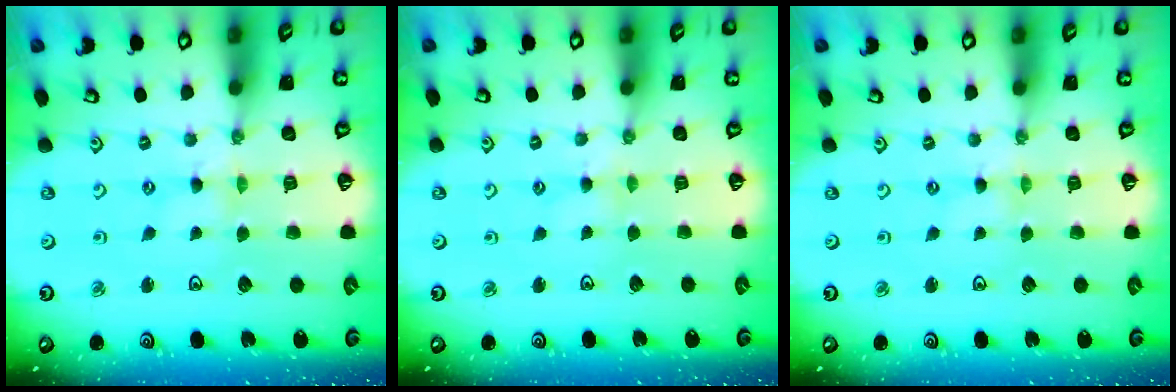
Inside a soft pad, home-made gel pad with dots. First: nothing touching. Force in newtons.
{"total": 2.3, "press": 2.3, "slide": 0.4}
{"total": 0.0}